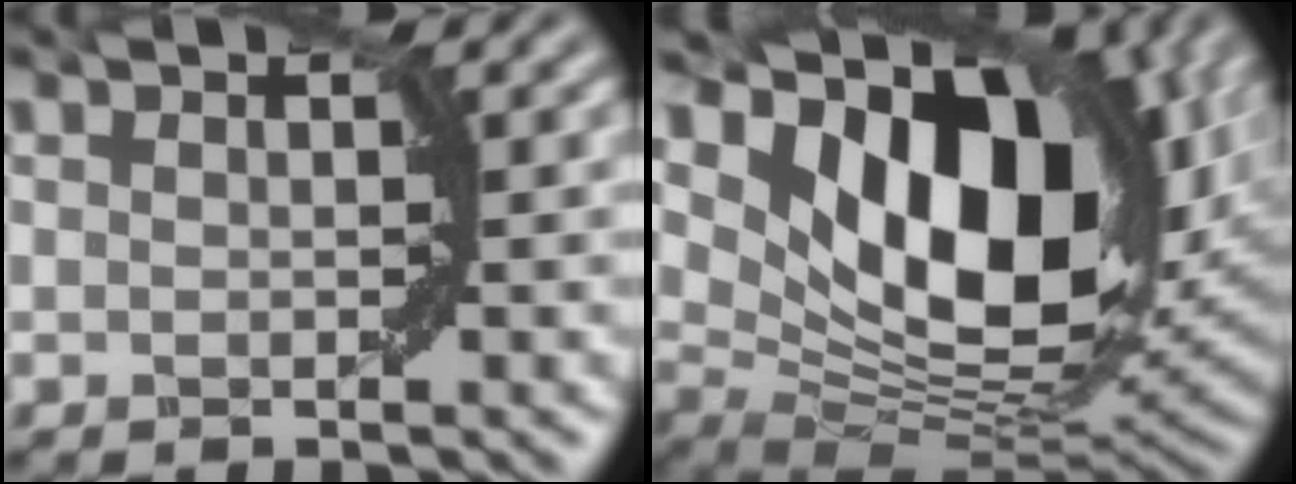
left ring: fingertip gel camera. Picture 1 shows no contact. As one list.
[{"total": 16.3, "force": [6.0, 9.3, 12.0], "torque": [-0.175, -0.003, 0.106]}]